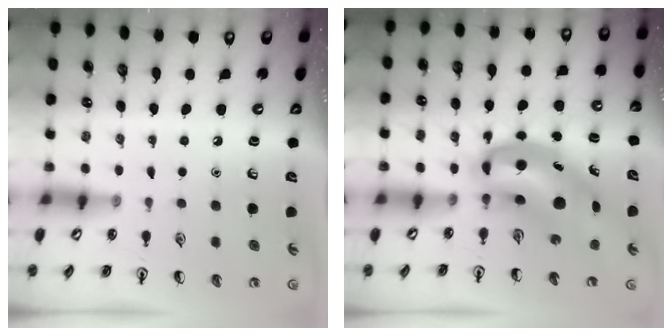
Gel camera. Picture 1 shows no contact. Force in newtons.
{"total": 10.3, "press": 9.8, "slide": 3.2}